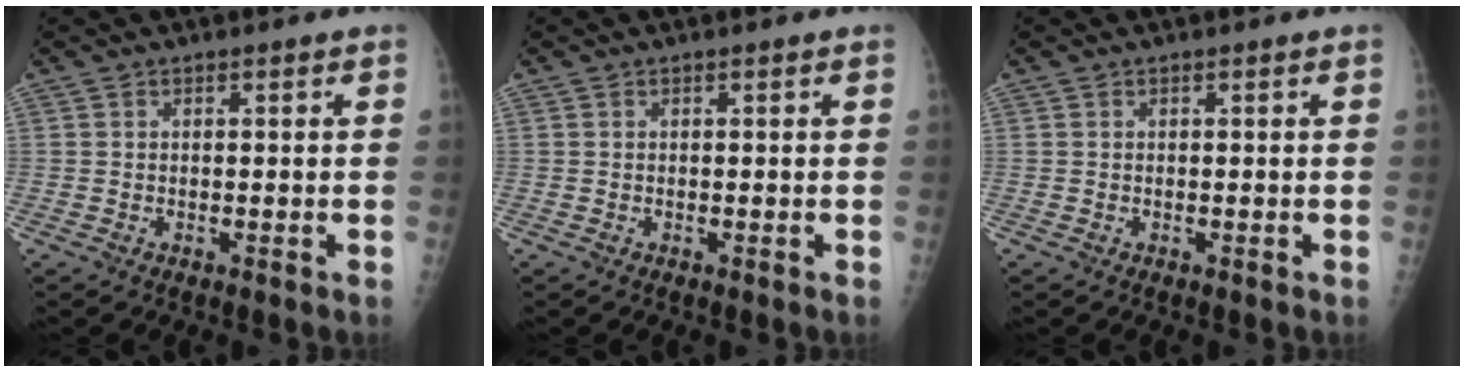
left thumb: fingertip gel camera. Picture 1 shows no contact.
{"total": 0.0}
{"total": 0.0}